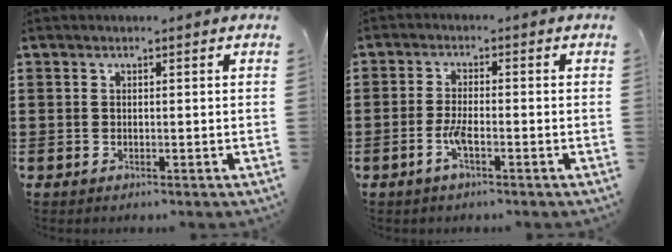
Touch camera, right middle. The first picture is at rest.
{"total": 3.5, "force": [-1.5, 0.8, 3.0], "torque": [-0.067, -0.001, -0.031]}